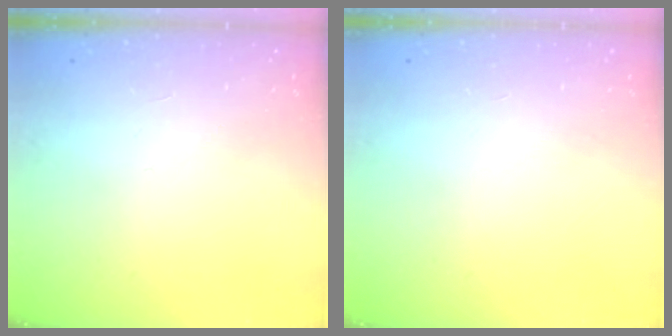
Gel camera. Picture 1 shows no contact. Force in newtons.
{"total": 0.0}